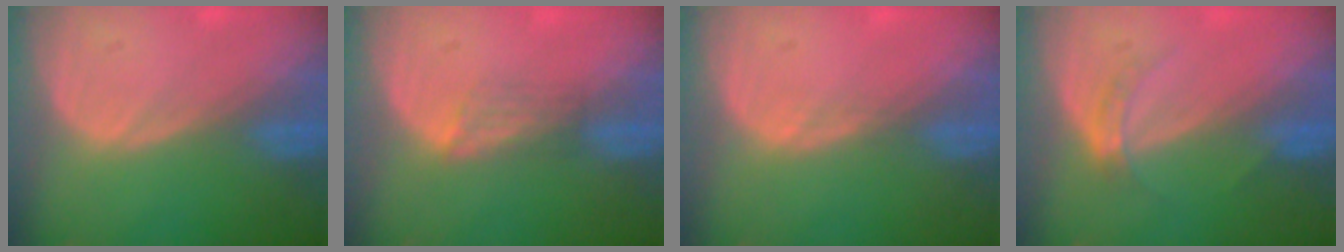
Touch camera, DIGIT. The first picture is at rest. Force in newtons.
{"total": 2.4, "press": 1.9, "slide": 1.5}
{"total": 0.8, "press": 0.6, "slide": 0.5}
{"total": 2.8, "press": 2.5, "slide": 1.3}